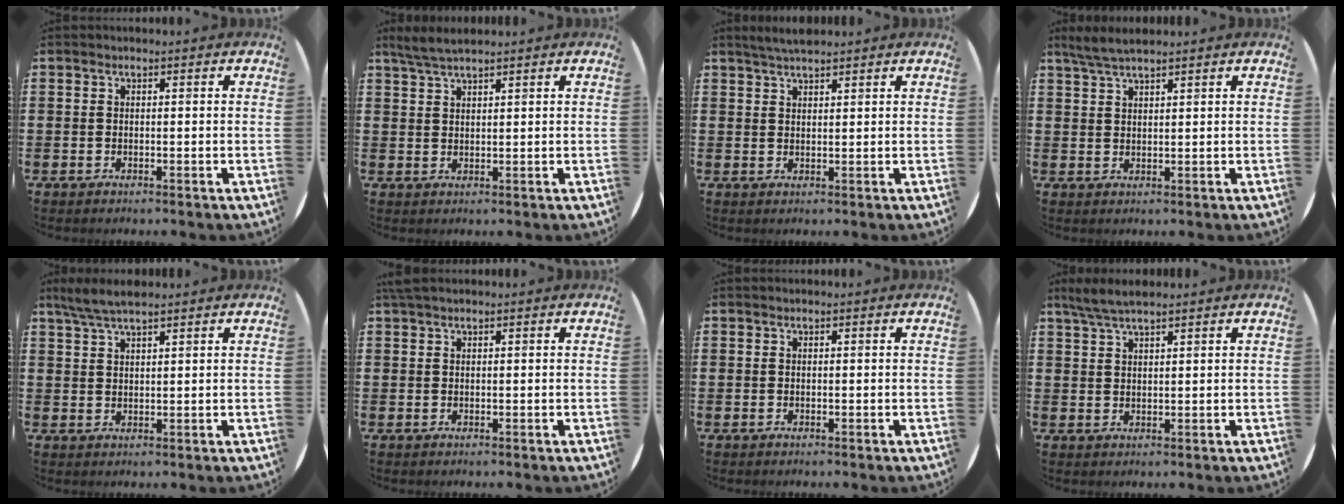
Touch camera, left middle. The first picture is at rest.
{"total": 2.8, "force": [2.4, 0.2, 1.4], "torque": [-0.030, 0.003, 0.044]}
{"total": 2.6, "force": [2.4, 0.3, 1.0], "torque": [-0.021, 0.002, 0.044]}
{"total": 3.1, "force": [2.7, 0.2, 1.5], "torque": [-0.032, 0.002, 0.049]}
{"total": 4.0, "force": [3.5, 0.4, 2.0], "torque": [-0.046, 0.000, 0.063]}
{"total": 0.8, "force": [0.7, 0.1, 0.4], "torque": [-0.008, 0.003, 0.013]}
{"total": 0.0}
{"total": 3.6, "force": [3.1, 0.3, 1.8], "torque": [-0.041, 0.001, 0.057]}